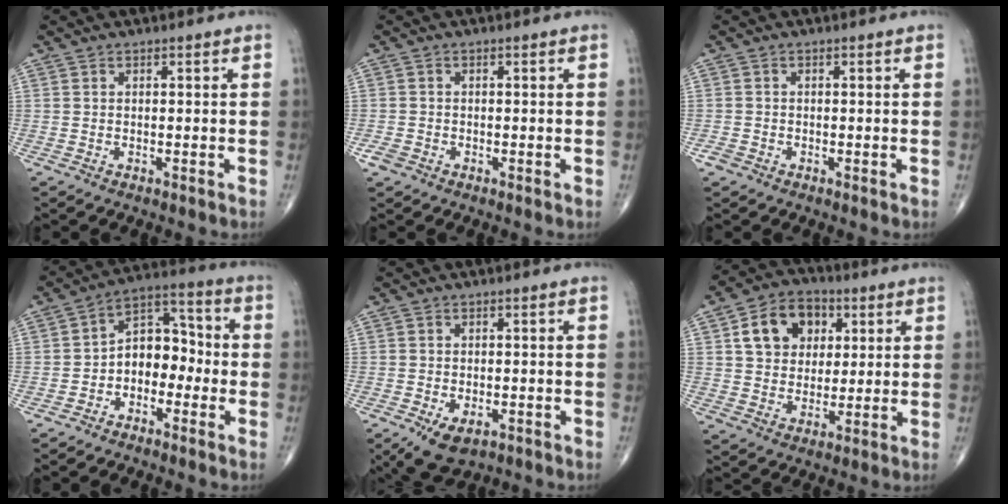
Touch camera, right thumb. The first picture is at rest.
{"total": 2.0, "force": [-1.0, 1.5, 0.9], "torque": [-0.015, 0.001, -0.020]}
{"total": 1.1, "force": [-0.6, 0.8, 0.4], "torque": [-0.006, 0.000, -0.014]}
{"total": 9.1, "force": [-2.2, 6.4, 6.0], "torque": [-0.057, 0.046, -0.054]}
{"total": 6.4, "force": [-3.1, 3.7, 4.1], "torque": [-0.066, 0.000, -0.044]}
{"total": 11.4, "force": [3.4, 8.9, 6.4], "torque": [-0.073, -0.001, 0.053]}